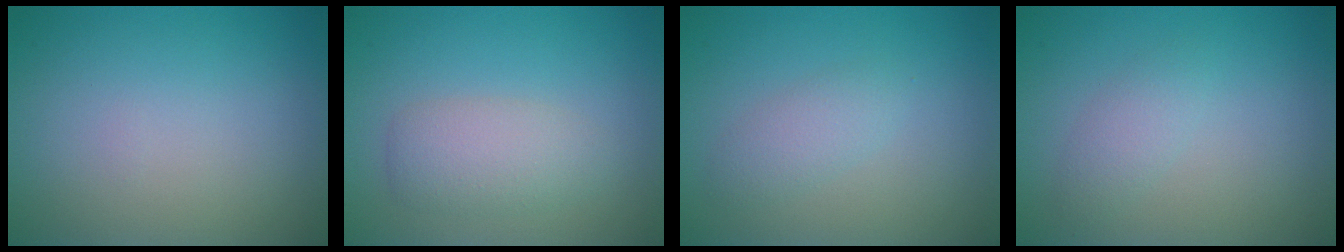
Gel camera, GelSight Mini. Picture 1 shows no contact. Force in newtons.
{"total": 3.0, "press": 3.0, "slide": 0.3}
{"total": 1.8, "press": 1.8, "slide": 0.1}
{"total": 1.6, "press": 1.6, "slide": 0.1}